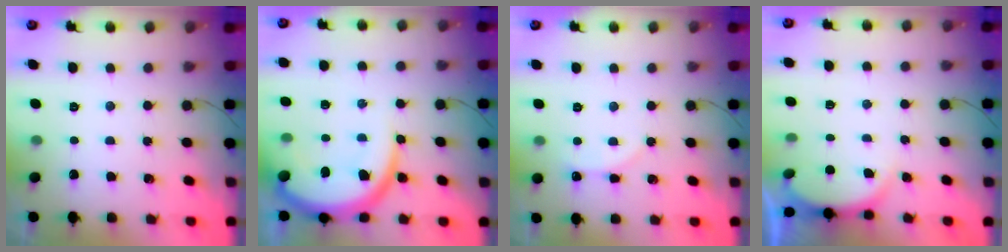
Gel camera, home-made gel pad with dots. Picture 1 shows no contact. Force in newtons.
{"total": 14.6, "press": 14.5, "slide": 1.6}
{"total": 2.7, "press": 2.7, "slide": 0.4}
{"total": 3.9, "press": 3.8, "slide": 0.6}